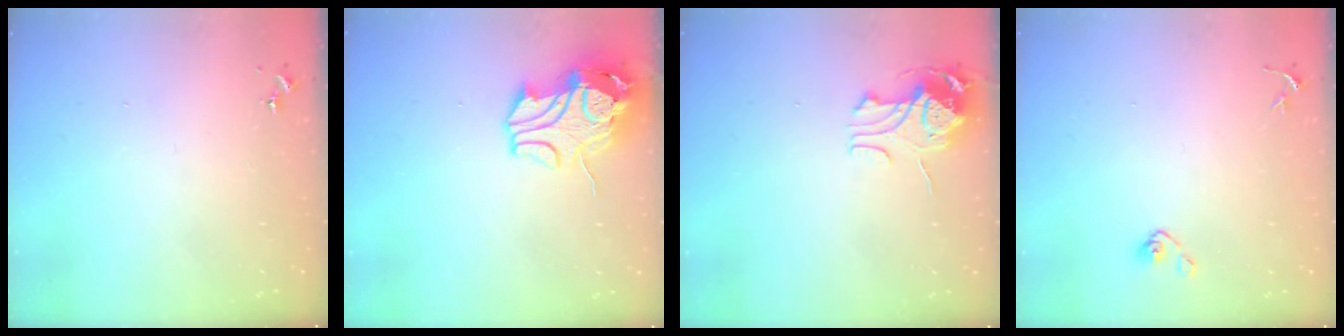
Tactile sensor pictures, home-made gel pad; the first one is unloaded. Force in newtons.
{"total": 13.3, "press": 13.1, "slide": 2.0}
{"total": 10.6, "press": 10.6, "slide": 0.9}
{"total": 4.9, "press": 4.6, "slide": 1.8}